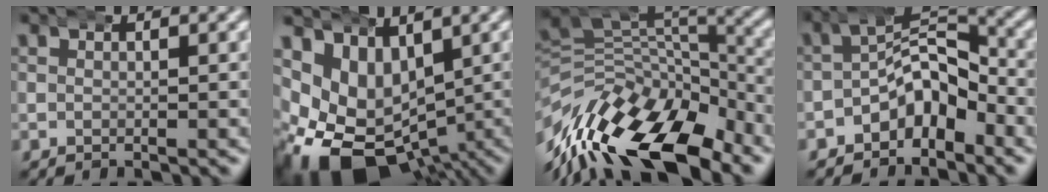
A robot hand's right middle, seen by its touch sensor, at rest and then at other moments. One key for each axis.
{"total": 14.4, "fx": -3.9, "fy": 11.0, "fz": 8.5, "tx": -0.182, "ty": -0.073, "tz": -0.036}
{"total": 13.0, "fx": -4.4, "fy": 8.2, "fz": 9.0, "tx": -0.150, "ty": -0.022, "tz": -0.063}
{"total": 6.3, "fx": -1.9, "fy": 4.0, "fz": 4.5, "tx": -0.043, "ty": 0.004, "tz": -0.039}